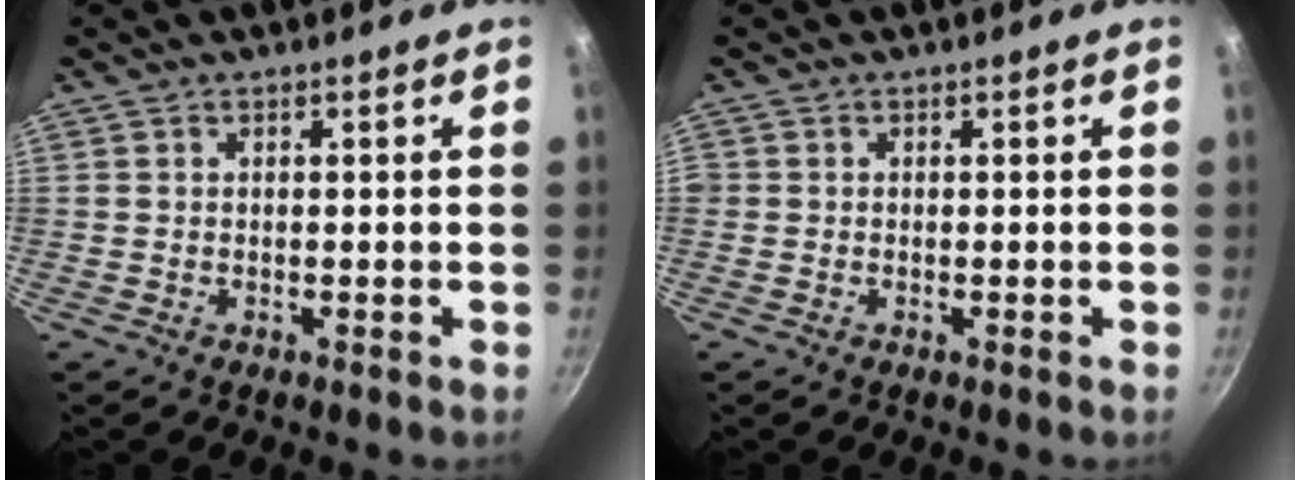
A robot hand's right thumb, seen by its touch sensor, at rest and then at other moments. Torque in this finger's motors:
{"motor_torque": [0.41, 3.38, 0.69, 0.18, 0.31]}